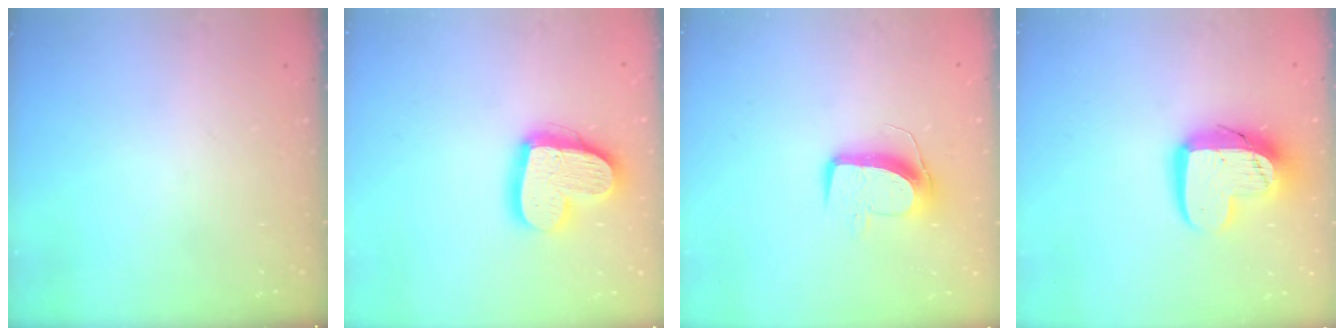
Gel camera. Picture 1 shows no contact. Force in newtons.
{"total": 18.3, "press": 18.3, "slide": 1.6}
{"total": 9.8, "press": 9.7, "slide": 0.8}
{"total": 14.4, "press": 14.3, "slide": 1.4}